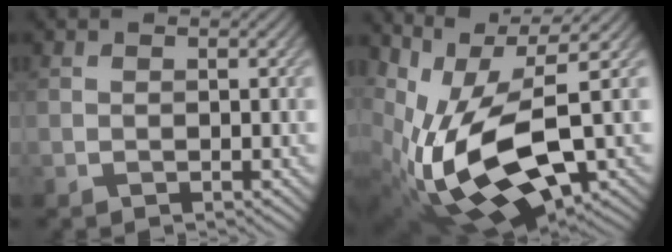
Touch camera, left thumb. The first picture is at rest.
{"total": 17.2, "force": [-1.0, 8.0, 15.2], "torque": [-0.321, -0.030, 0.000]}